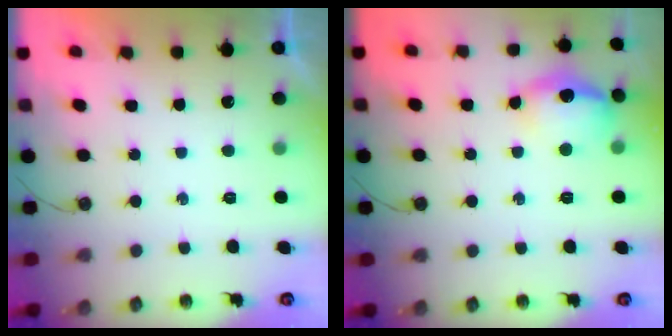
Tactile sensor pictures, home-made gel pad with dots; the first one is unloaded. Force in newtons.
{"total": 15.0, "press": 14.9, "slide": 1.2}